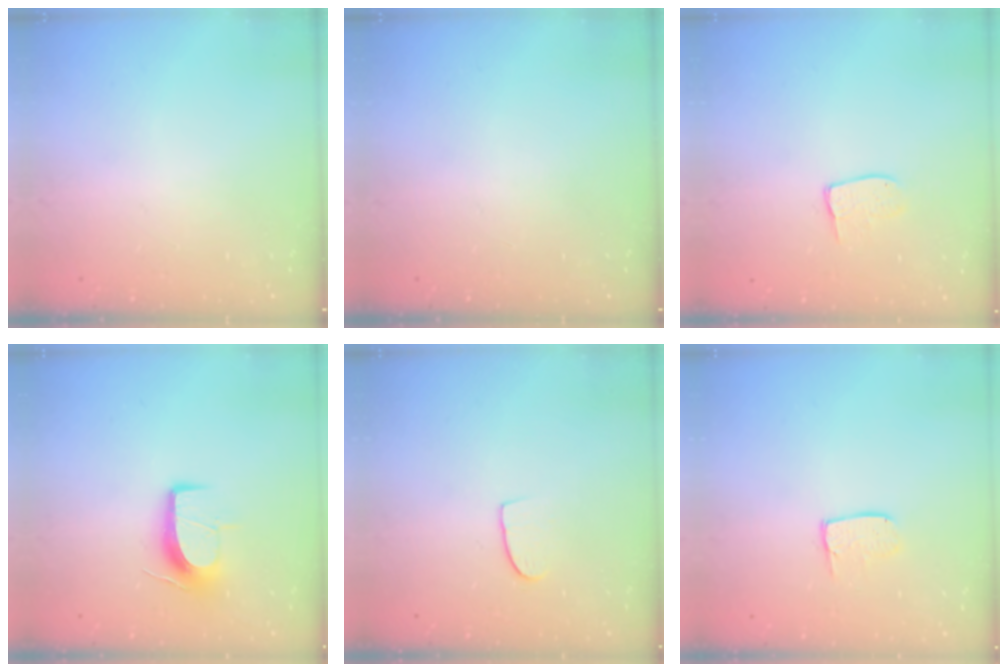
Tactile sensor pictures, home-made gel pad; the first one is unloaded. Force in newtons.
{"total": 0.0}
{"total": 6.1, "press": 6.1, "slide": 0.5}
{"total": 9.8, "press": 9.8, "slide": 0.7}
{"total": 6.1, "press": 6.1, "slide": 0.4}
{"total": 6.7, "press": 6.7, "slide": 0.5}